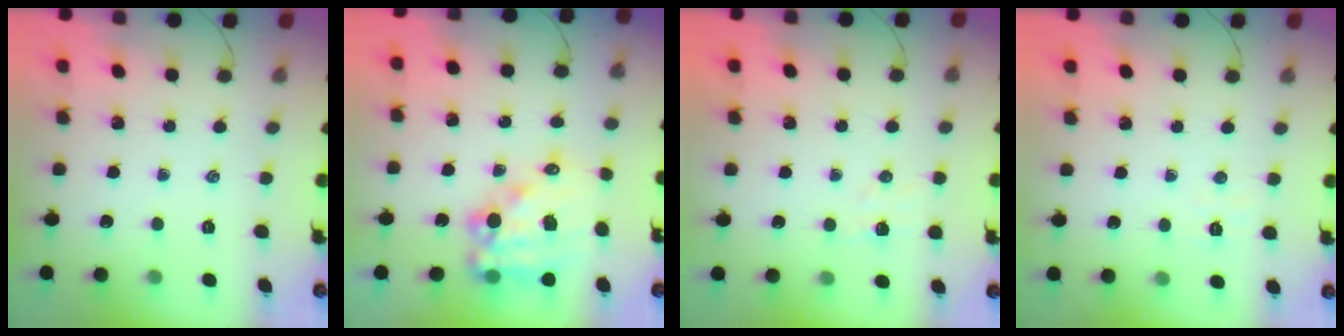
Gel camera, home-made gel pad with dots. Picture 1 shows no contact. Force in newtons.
{"total": 14.5, "press": 14.1, "slide": 3.4}
{"total": 3.7, "press": 3.6, "slide": 0.8}
{"total": 3.6, "press": 3.5, "slide": 0.8}